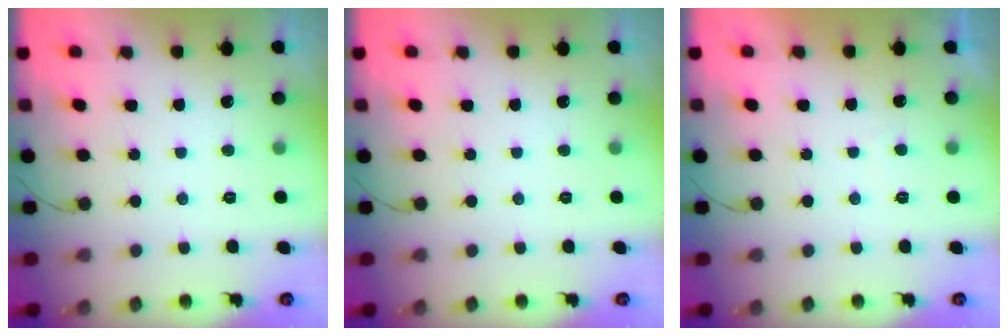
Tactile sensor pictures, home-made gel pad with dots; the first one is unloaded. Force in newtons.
{"total": 0.0}
{"total": 1.4, "press": 1.1, "slide": 0.8}